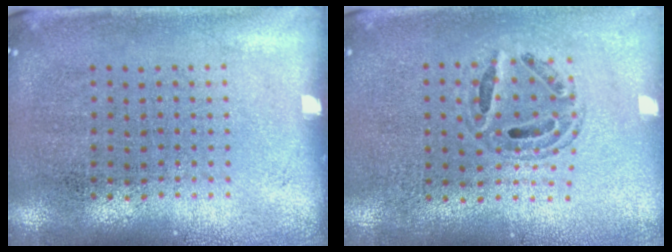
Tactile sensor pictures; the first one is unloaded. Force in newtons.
{"total": 0.8, "press": 0.8, "slide": 0.2}